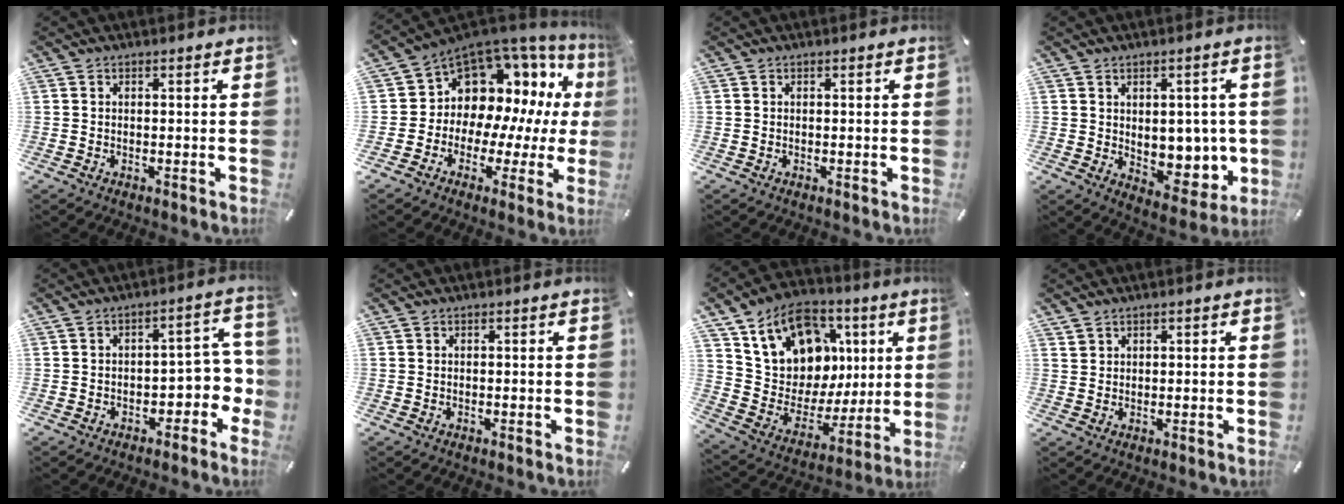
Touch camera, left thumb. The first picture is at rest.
{"total": 10.4, "force": [4.5, 8.7, 3.6], "torque": [-0.066, -0.066, 0.091]}
{"total": 0.0}
{"total": 7.3, "force": [1.0, 5.9, 4.2], "torque": [-0.029, -0.019, 0.023]}
{"total": 7.1, "force": [-1.6, 4.9, 4.9], "torque": [-0.065, 0.005, -0.029]}
{"total": 0.0}
{"total": 15.8, "force": [7.7, 12.4, 6.0], "torque": [-0.102, -0.051, 0.151]}
{"total": 1.5, "force": [1.0, 1.1, 0.1], "torque": [-0.003, 0.001, 0.019]}